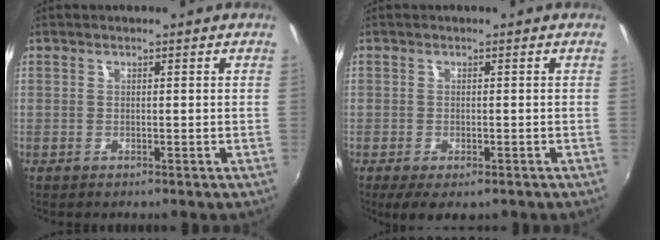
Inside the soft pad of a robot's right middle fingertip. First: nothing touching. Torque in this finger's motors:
{"motor_torque": [1.03, -1.11, 0.16, 0.03]}